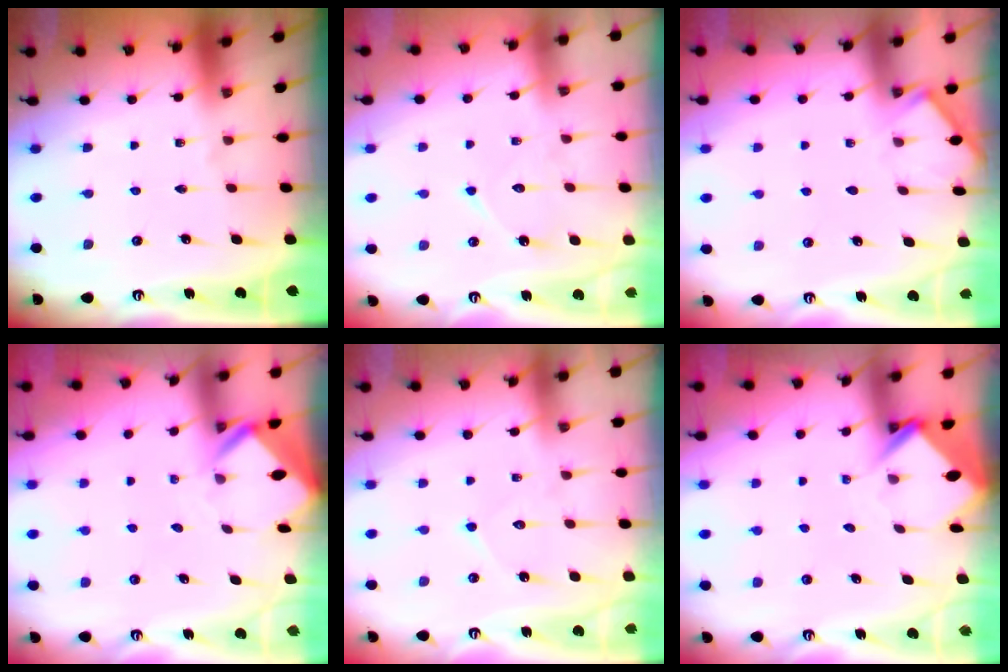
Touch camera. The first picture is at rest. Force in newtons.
{"total": 7.8, "press": 7.8, "slide": 0.7}
{"total": 3.8, "press": 3.7, "slide": 0.5}
{"total": 2.9, "press": 2.9, "slide": 0.2}
{"total": 6.3, "press": 6.3, "slide": 0.5}
{"total": 3.8, "press": 3.8, "slide": 0.2}